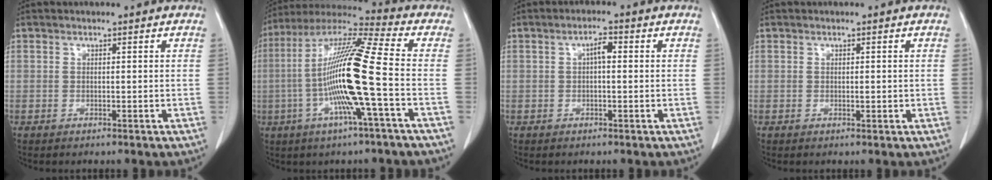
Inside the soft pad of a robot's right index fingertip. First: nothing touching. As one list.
[{"total": 16.7, "force": [-2.9, -0.6, 16.4], "torque": [-0.319, 0.002, -0.069]}, {"total": 2.4, "force": [0.4, 0.8, 2.3], "torque": [-0.038, 0.009, 0.004]}, {"total": 0.9, "force": [0.1, 0.5, 0.7], "torque": [-0.009, -0.001, 0.002]}]